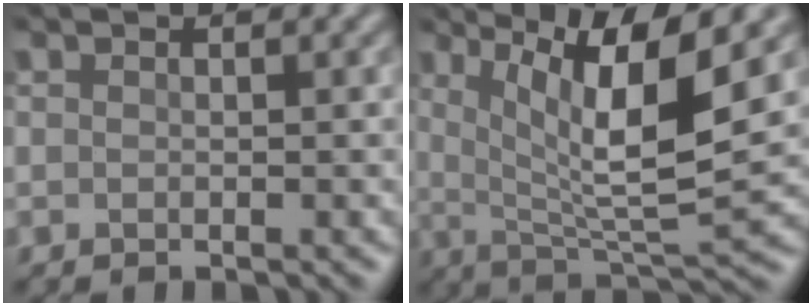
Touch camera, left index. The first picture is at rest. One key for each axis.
{"total": 9.6, "fx": 3.0, "fy": 2.3, "fz": 8.9, "tx": -0.145, "ty": -0.008, "tz": 0.057}